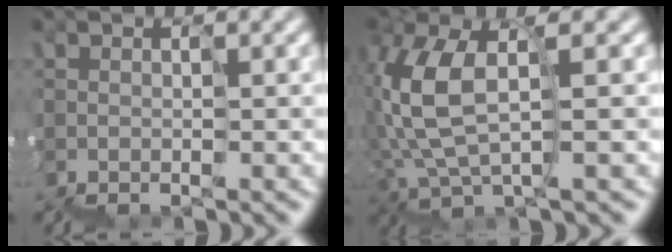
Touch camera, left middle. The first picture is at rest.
{"total": 4.6, "force": [0.9, 1.7, 4.2], "torque": [-0.127, 0.022, 0.012]}